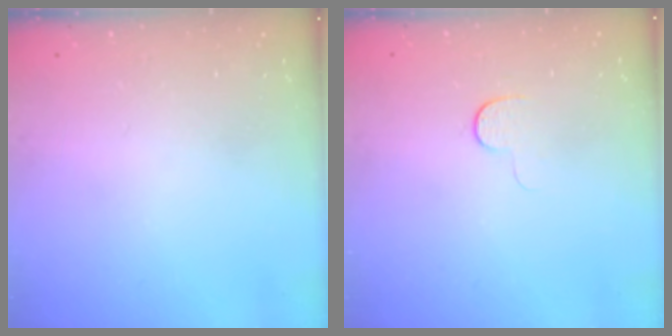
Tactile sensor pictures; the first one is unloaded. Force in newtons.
{"total": 4.2, "press": 4.1, "slide": 1.1}